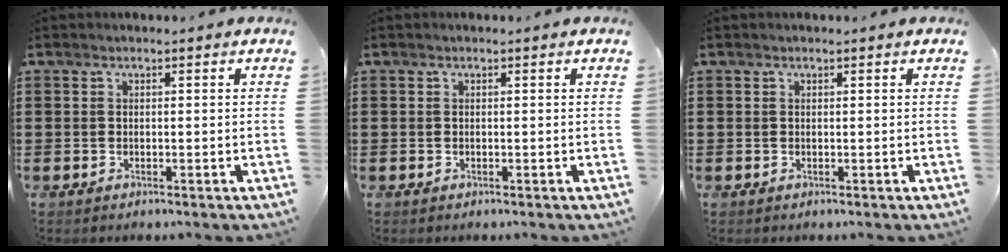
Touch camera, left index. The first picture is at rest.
{"total": 0.0}
{"total": 0.0}